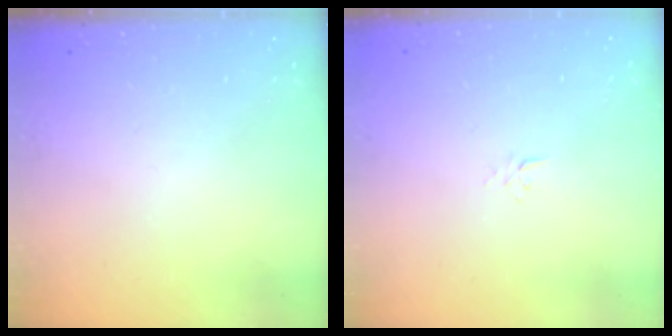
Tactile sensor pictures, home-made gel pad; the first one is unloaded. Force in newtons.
{"total": 2.6, "press": 2.6, "slide": 0.3}